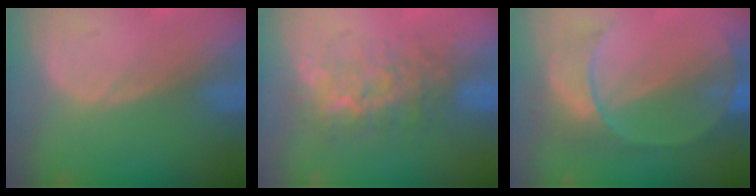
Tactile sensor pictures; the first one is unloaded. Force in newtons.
{"total": 8.0, "press": 7.6, "slide": 2.5}
{"total": 7.7, "press": 7.7, "slide": 0.7}